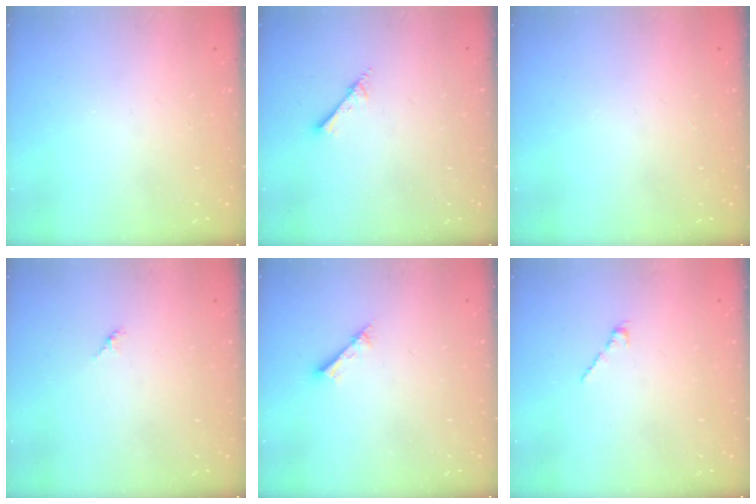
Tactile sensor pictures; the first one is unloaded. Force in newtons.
{"total": 2.5, "press": 2.5, "slide": 0.2}
{"total": 0.0}
{"total": 1.5, "press": 1.4, "slide": 0.4}
{"total": 1.6, "press": 1.6, "slide": 0.2}
{"total": 2.1, "press": 2.0, "slide": 0.7}